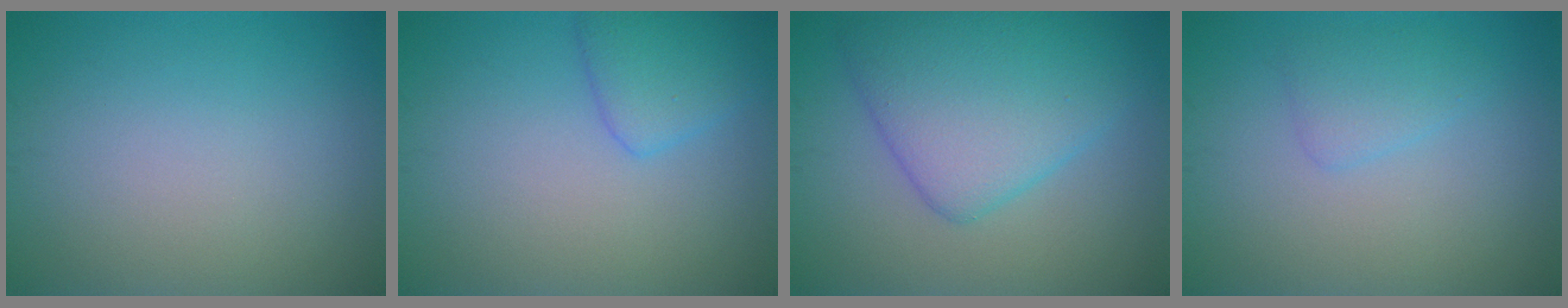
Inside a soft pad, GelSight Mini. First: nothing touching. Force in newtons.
{"total": 2.8, "press": 2.8, "slide": 0.2}
{"total": 7.0, "press": 7.0, "slide": 0.4}
{"total": 1.8, "press": 1.8, "slide": 0.0}